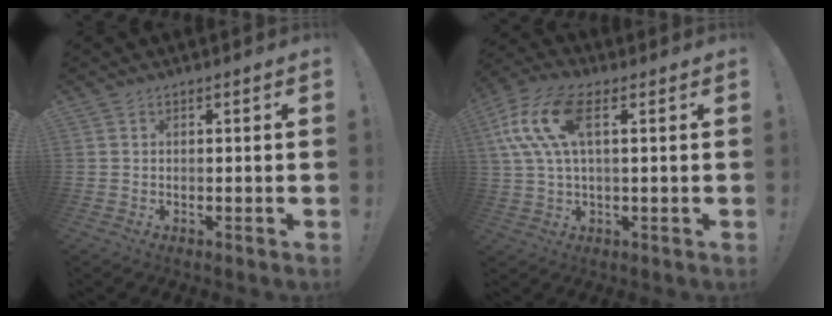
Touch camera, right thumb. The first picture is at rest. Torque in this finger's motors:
{"motor_torque": [1.55, 2.22, 1.32, 0.34, 0.10]}